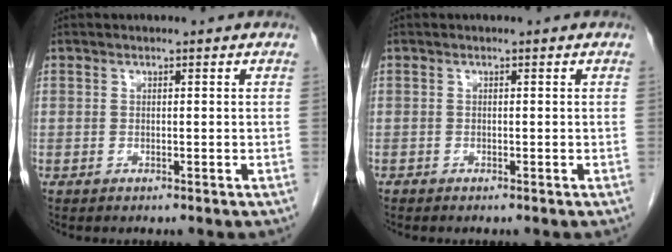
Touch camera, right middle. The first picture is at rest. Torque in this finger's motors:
{"motor_torque": [-0.27, -0.14, -0.10, -0.01]}